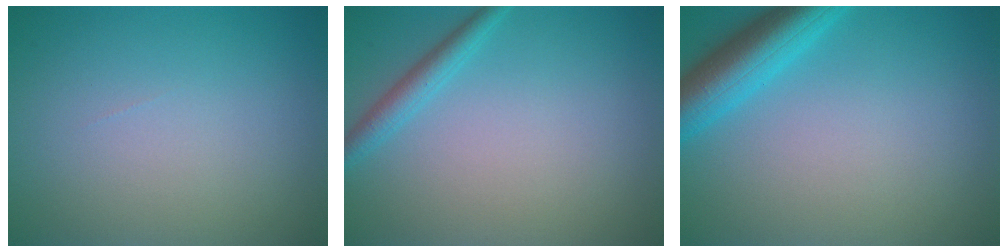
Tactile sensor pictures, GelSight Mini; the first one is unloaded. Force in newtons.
{"total": 2.0, "press": 2.0, "slide": 0.1}
{"total": 5.4, "press": 5.4, "slide": 0.4}